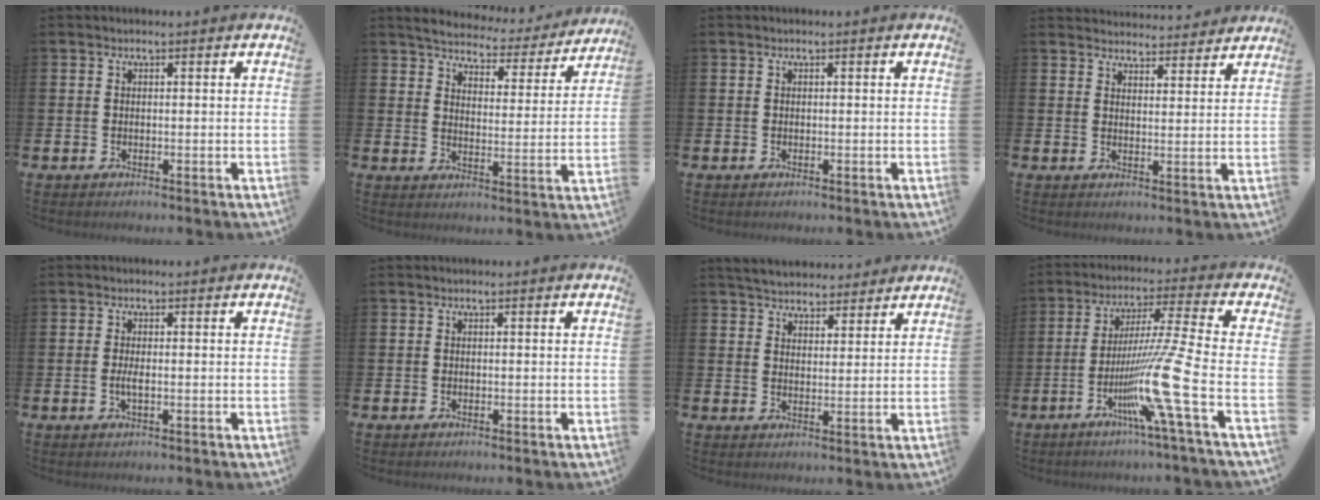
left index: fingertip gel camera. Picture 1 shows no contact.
{"total": 4.9, "force": [4.7, 1.2, 0.7], "torque": [-0.029, -0.038, 0.076]}
{"total": 0.0}
{"total": 4.0, "force": [3.9, 0.6, -0.2], "torque": [-0.003, -0.023, 0.071]}
{"total": 1.6, "force": [-0.3, 0.4, 1.5], "torque": [-0.029, 0.001, -0.005]}
{"total": 0.0}
{"total": 4.6, "force": [4.5, 1.0, 0.0], "torque": [-0.014, -0.023, 0.082]}
{"total": 11.8, "force": [-4.4, -1.7, 10.8], "torque": [-0.202, -0.020, -0.090]}